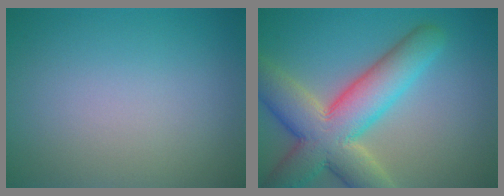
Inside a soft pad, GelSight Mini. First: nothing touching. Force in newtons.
{"total": 10.3, "press": 10.2, "slide": 1.0}